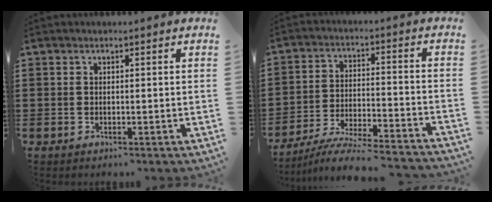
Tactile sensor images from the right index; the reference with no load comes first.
{"total": 7.0, "force": [-6.7, -0.3, 2.2], "torque": [-0.043, -0.005, -0.131]}